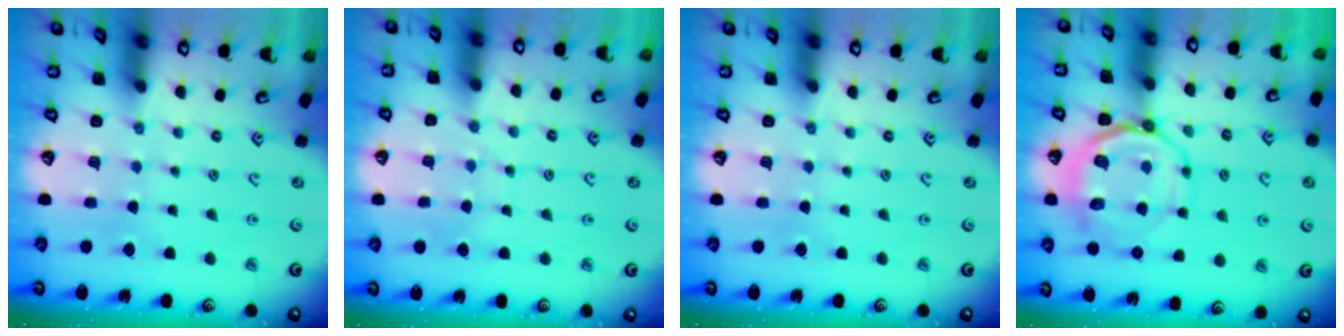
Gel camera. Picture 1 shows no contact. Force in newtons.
{"total": 3.8, "press": 3.7, "slide": 0.3}
{"total": 0.0}
{"total": 10.7, "press": 10.3, "slide": 2.8}